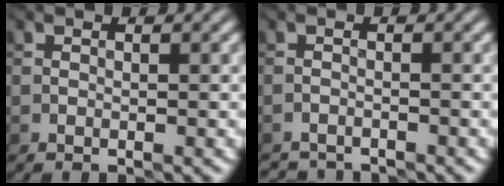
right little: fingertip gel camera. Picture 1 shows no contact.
{"total": 2.3, "force": [-2.3, 0.4, 0.0], "torque": [0.002, -0.009, -0.047]}